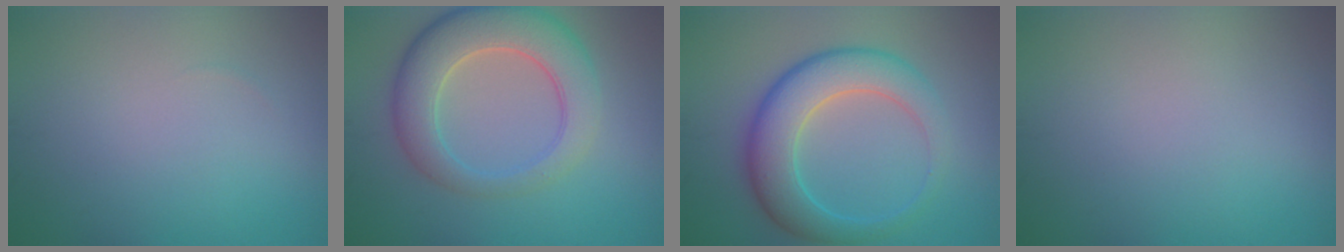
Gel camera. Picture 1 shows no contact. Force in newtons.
{"total": 7.4, "press": 7.3, "slide": 0.5}
{"total": 7.2, "press": 7.2, "slide": 0.2}
{"total": 0.0}